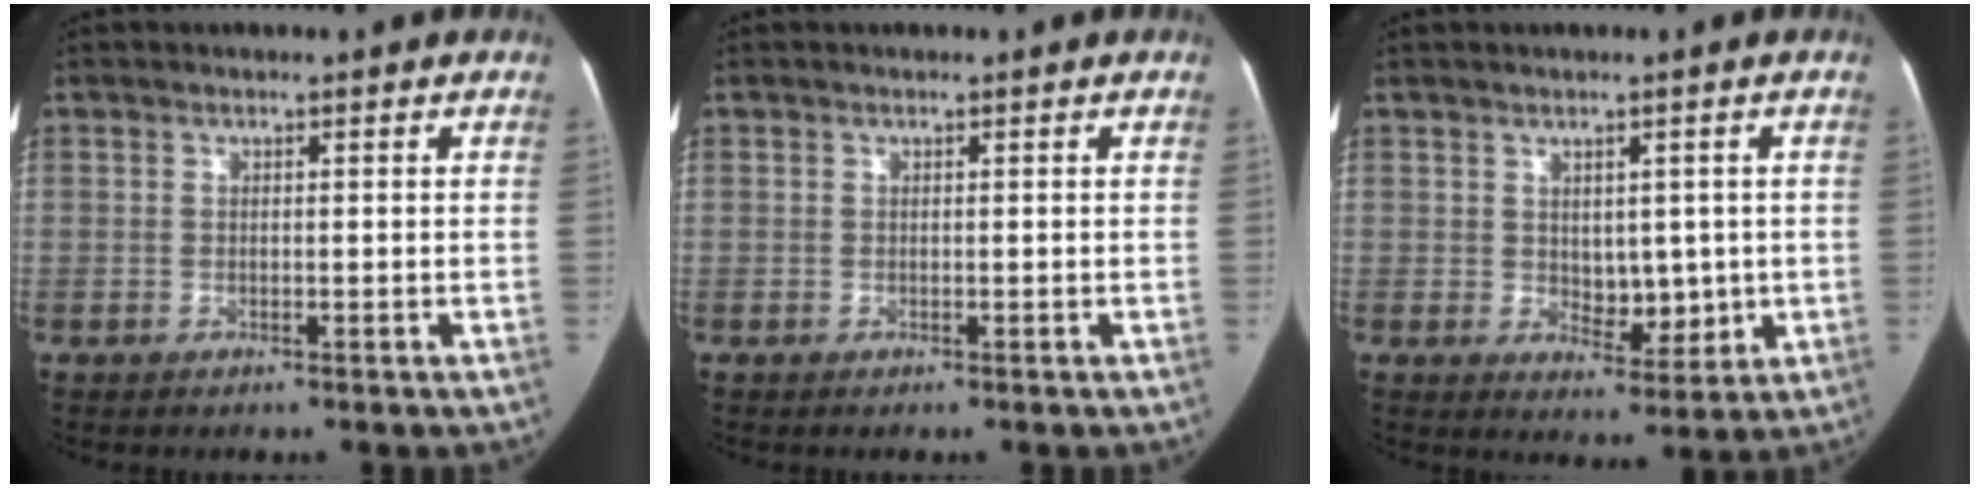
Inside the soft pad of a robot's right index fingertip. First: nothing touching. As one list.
[{"total": 0.0}, {"total": 5.0, "force": [0.3, 3.1, 3.9], "torque": [-0.048, -0.003, 0.016]}]